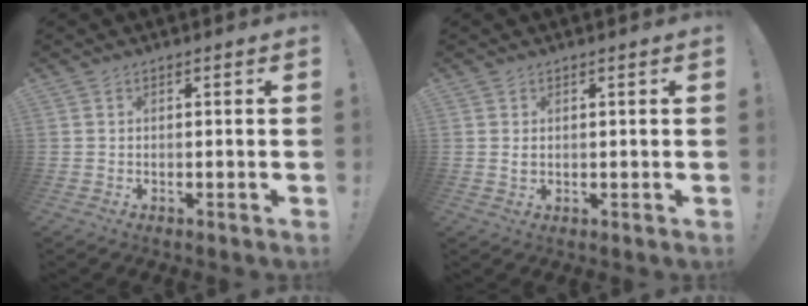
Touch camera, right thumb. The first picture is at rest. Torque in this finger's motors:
{"motor_torque": [-0.20, -0.20, -0.26, 0.26, 0.05]}